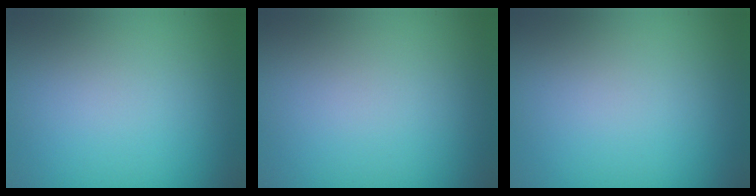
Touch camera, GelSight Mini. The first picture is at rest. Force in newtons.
{"total": 0.0}
{"total": 0.0}